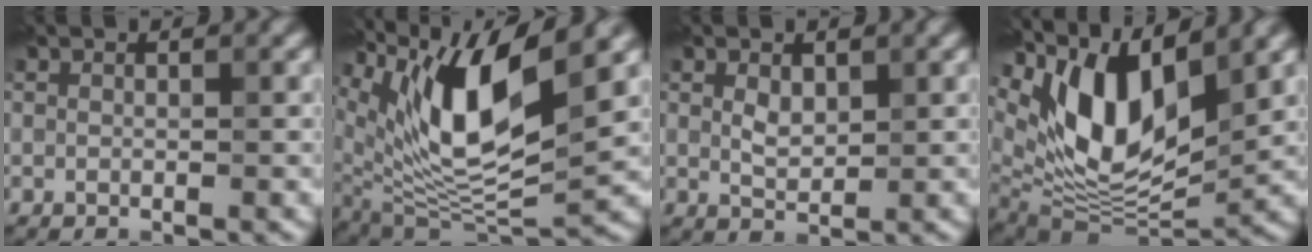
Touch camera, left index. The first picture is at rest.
{"total": 11.6, "force": [5.2, 3.5, 9.8], "torque": [-0.183, -0.002, 0.102]}
{"total": 1.7, "force": [0.8, 0.9, 1.1], "torque": [-0.023, -0.001, 0.018]}
{"total": 11.4, "force": [5.1, 4.8, 9.0], "torque": [-0.166, -0.006, 0.099]}